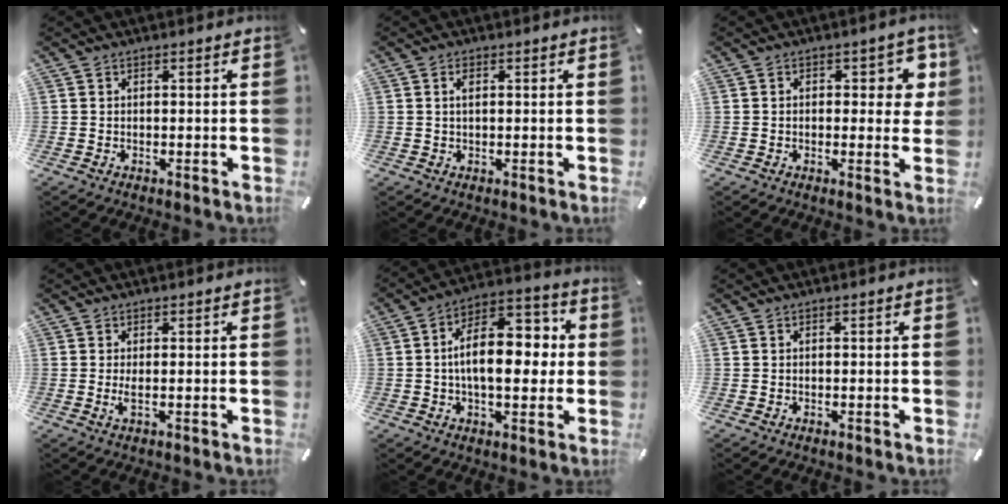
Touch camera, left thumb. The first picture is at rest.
{"total": 1.7, "force": [0.4, 0.9, 1.4], "torque": [-0.031, 0.004, 0.007]}
{"total": 6.4, "force": [1.5, 3.3, 5.3], "torque": [-0.057, -0.004, 0.016]}
{"total": 2.3, "force": [0.0, 0.3, 2.3], "torque": [-0.050, -0.009, -0.001]}
{"total": 14.7, "force": [0.2, 8.2, 12.2], "torque": [-0.192, 0.005, 0.001]}
{"total": 0.0}